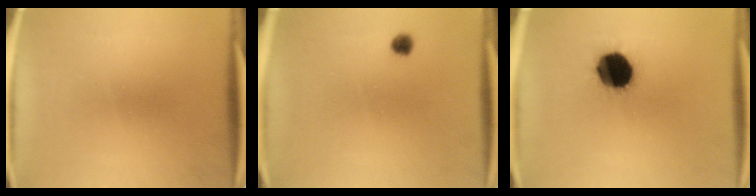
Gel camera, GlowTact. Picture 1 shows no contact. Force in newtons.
{"total": 1.8}
{"total": 14.6}